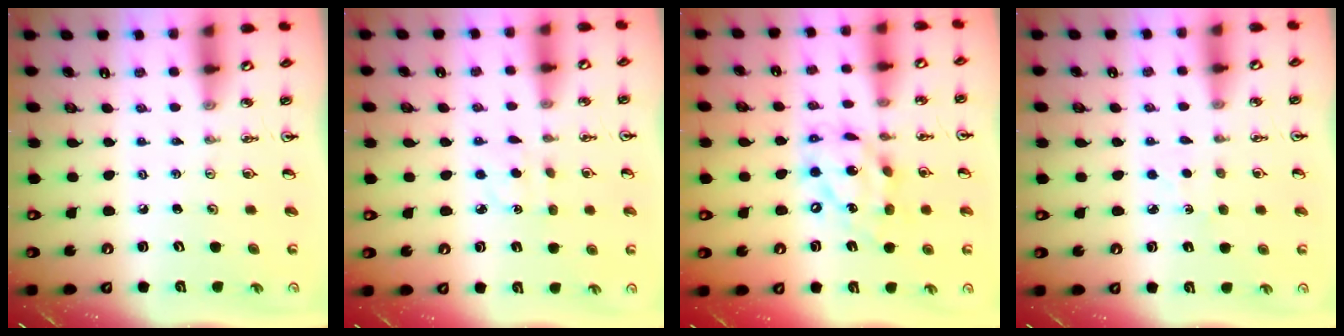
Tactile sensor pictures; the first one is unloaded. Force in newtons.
{"total": 2.7, "press": 2.7, "slide": 0.4}
{"total": 14.7, "press": 14.6, "slide": 1.7}
{"total": 2.9, "press": 2.9, "slide": 0.3}